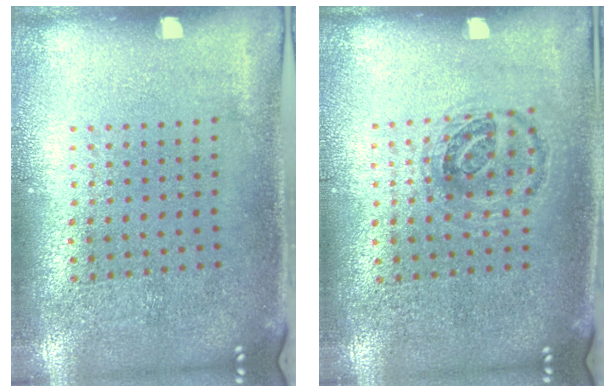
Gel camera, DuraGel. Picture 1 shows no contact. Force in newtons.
{"total": 1.0, "press": 0.9, "slide": 0.5}